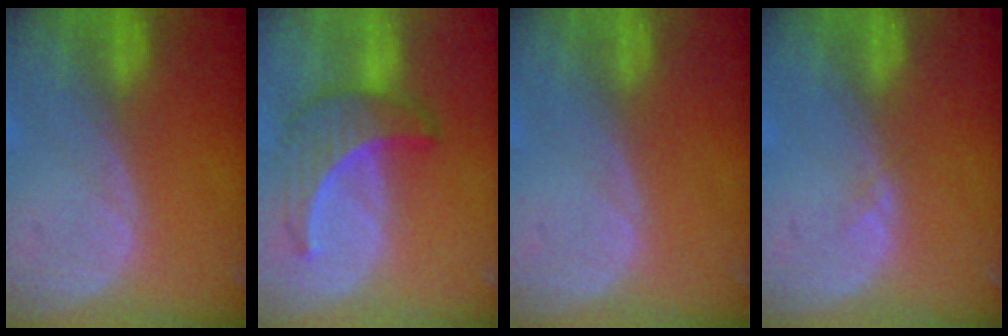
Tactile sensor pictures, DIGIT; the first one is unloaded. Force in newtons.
{"total": 6.6, "press": 6.3, "slide": 2.0}
{"total": 0.0}
{"total": 0.8, "press": 0.5, "slide": 0.6}